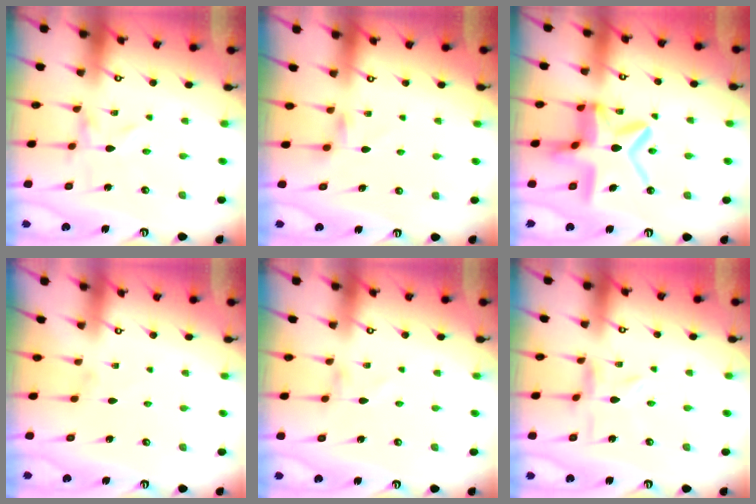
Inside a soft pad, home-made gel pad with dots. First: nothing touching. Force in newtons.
{"total": 3.5, "press": 3.4, "slide": 0.5}
{"total": 17.3, "press": 17.2, "slide": 1.6}
{"total": 0.0}
{"total": 0.7, "press": 0.7, "slide": 0.2}
{"total": 3.0, "press": 2.9, "slide": 0.3}